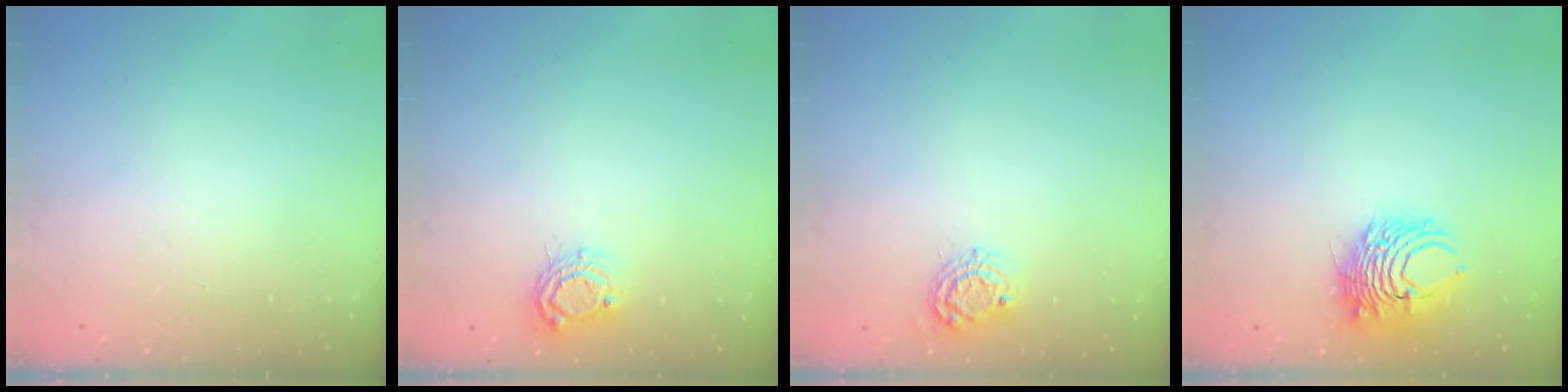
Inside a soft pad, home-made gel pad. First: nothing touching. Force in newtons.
{"total": 7.6, "press": 7.6, "slide": 0.6}
{"total": 7.0, "press": 7.0, "slide": 0.4}
{"total": 8.4, "press": 8.3, "slide": 1.2}